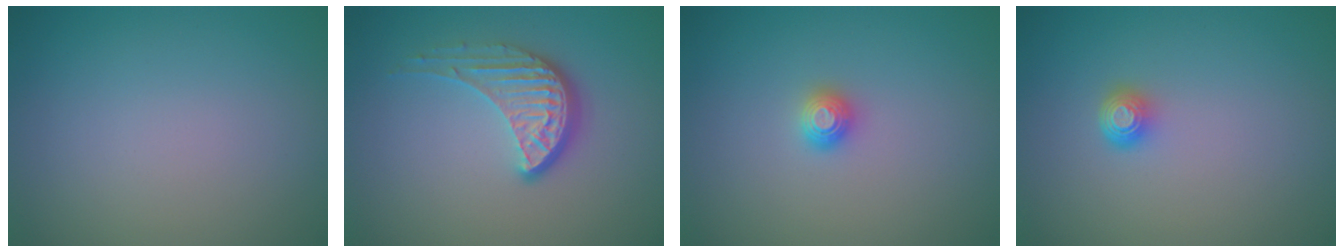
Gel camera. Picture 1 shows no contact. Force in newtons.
{"total": 4.0, "press": 2.9, "slide": 2.8}
{"total": 1.1, "press": 1.1, "slide": 0.1}
{"total": 1.6, "press": 1.2, "slide": 1.2}